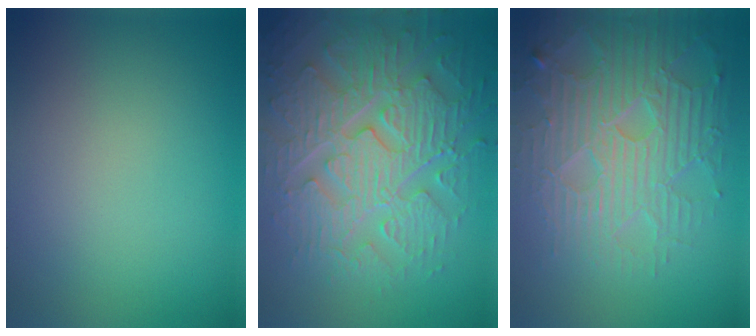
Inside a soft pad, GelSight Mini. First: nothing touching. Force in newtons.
{"total": 8.6, "press": 6.5, "slide": 5.6}
{"total": 7.0, "press": 5.7, "slide": 4.0}